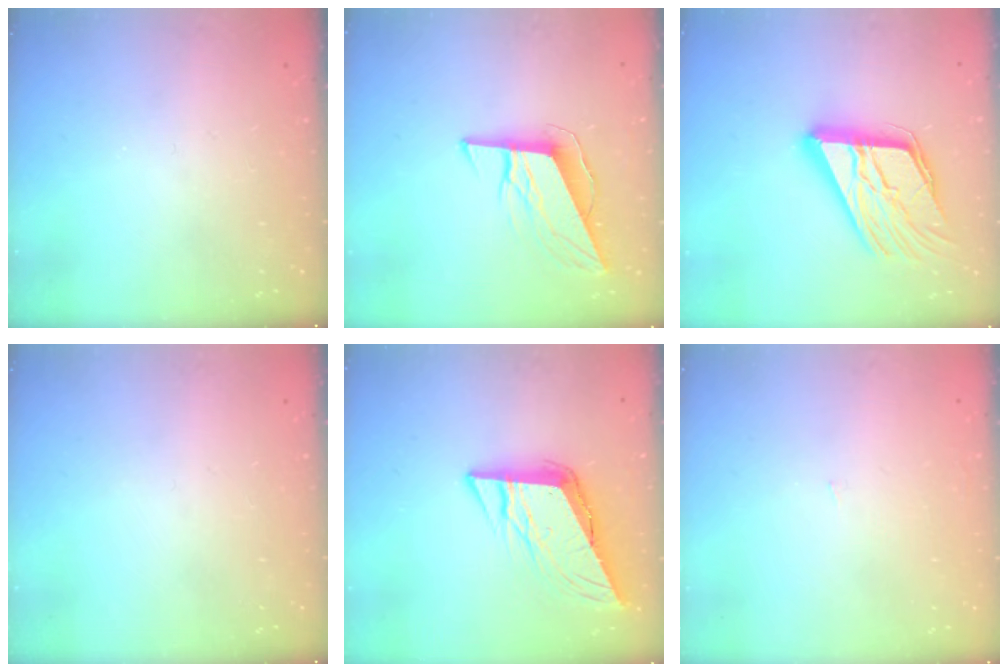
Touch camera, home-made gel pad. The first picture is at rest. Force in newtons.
{"total": 9.9, "press": 9.6, "slide": 2.3}
{"total": 20.2, "press": 20.1, "slide": 2.1}
{"total": 0.0}
{"total": 10.4, "press": 10.2, "slide": 1.7}
{"total": 0.9, "press": 0.9, "slide": 0.0}